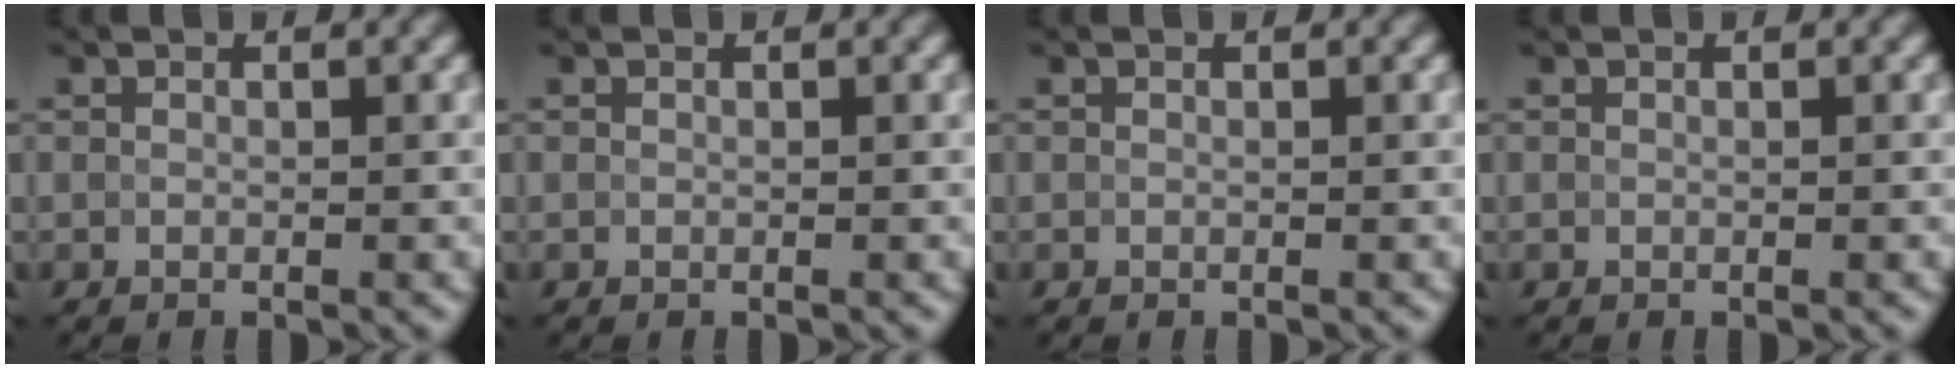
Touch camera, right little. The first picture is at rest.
{"total": 0.0}
{"total": 0.0}
{"total": 0.0}